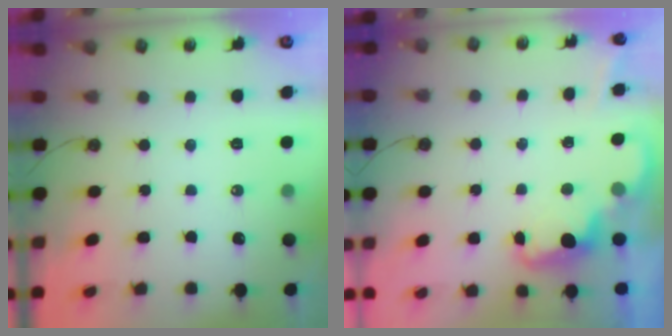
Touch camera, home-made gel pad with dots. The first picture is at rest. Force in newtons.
{"total": 2.2, "press": 2.1, "slide": 0.5}